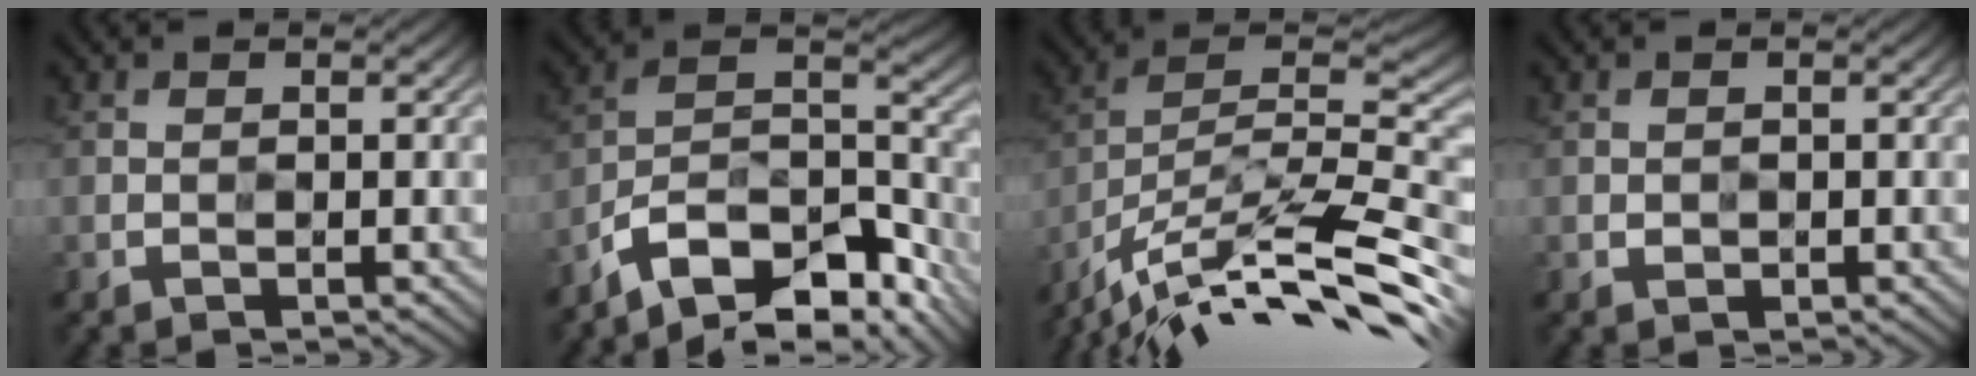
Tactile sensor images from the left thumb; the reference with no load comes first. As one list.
[{"total": 14.2, "force": [-10.4, 4.8, 8.3], "torque": [-0.163, 0.002, -0.176]}, {"total": 16.4, "force": [-11.4, 4.3, 11.0], "torque": [-0.236, 0.009, -0.205]}, {"total": 0.6, "force": [-0.1, 0.5, 0.3], "torque": [-0.002, -0.004, -0.002]}]